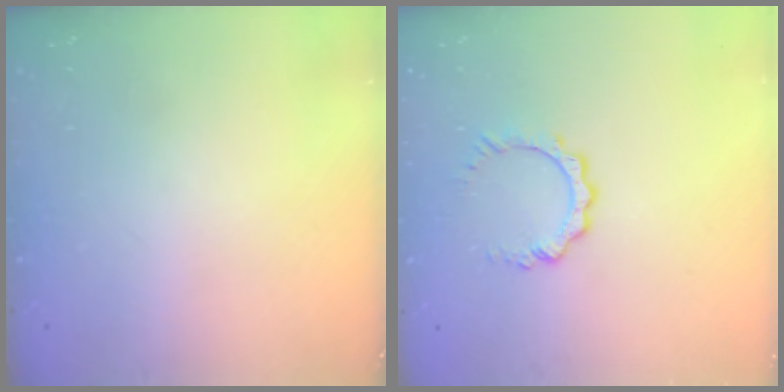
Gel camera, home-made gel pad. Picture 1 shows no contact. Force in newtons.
{"total": 5.9, "press": 5.9, "slide": 0.5}